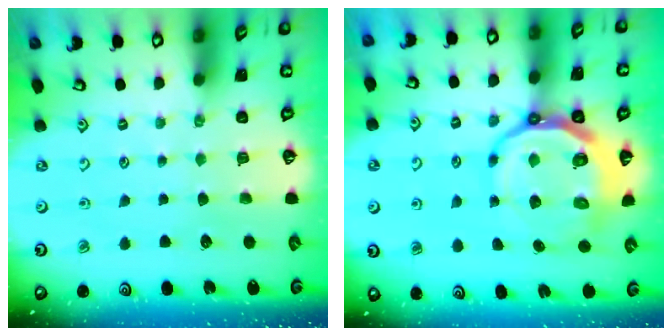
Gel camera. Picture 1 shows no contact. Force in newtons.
{"total": 14.3, "press": 13.9, "slide": 3.3}